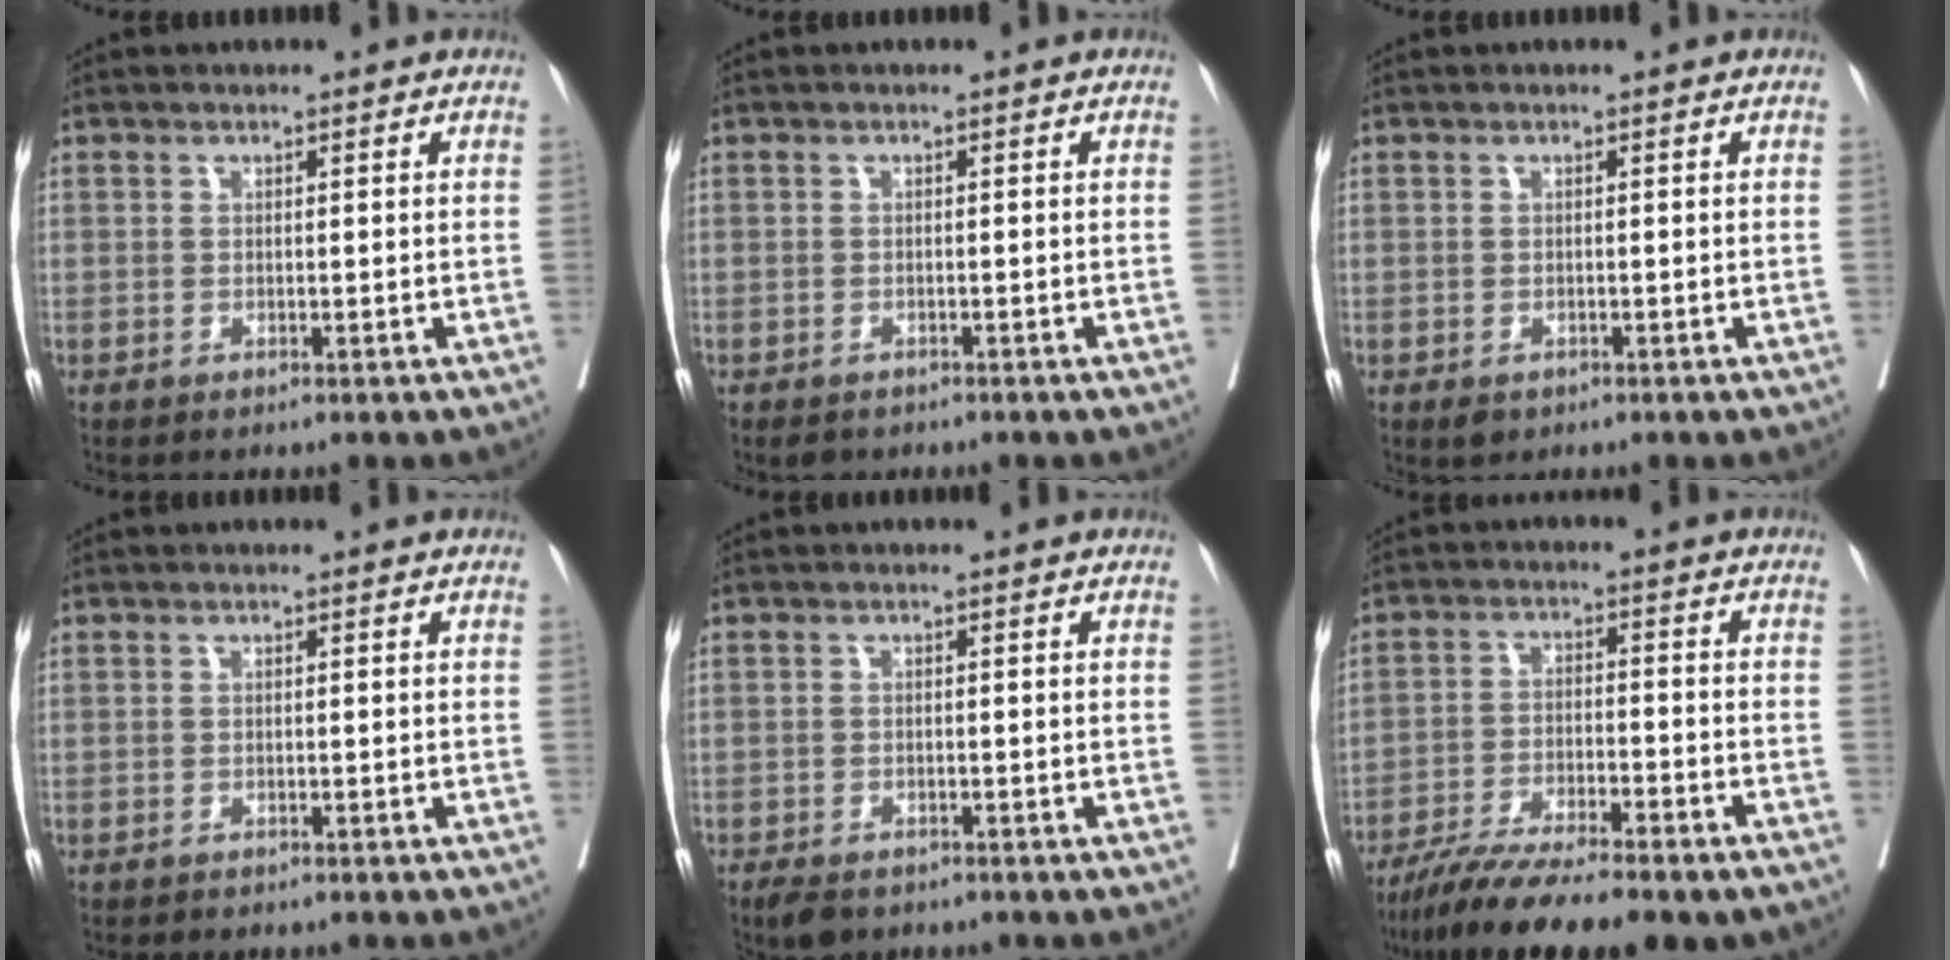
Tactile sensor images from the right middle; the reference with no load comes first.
{"total": 2.8, "force": [-2.3, 1.4, 1.0], "torque": [-0.013, -0.004, -0.030]}
{"total": 1.3, "force": [-0.7, 0.9, 0.6], "torque": [-0.010, 0.000, -0.004]}
{"total": 1.0, "force": [-0.9, 0.4, 0.2], "torque": [-0.009, 0.000, -0.014]}
{"total": 4.1, "force": [-3.3, 1.8, 1.8], "torque": [-0.028, -0.006, -0.047]}
{"total": 14.1, "force": [-11.6, 1.8, 7.9], "torque": [-0.130, -0.026, -0.185]}